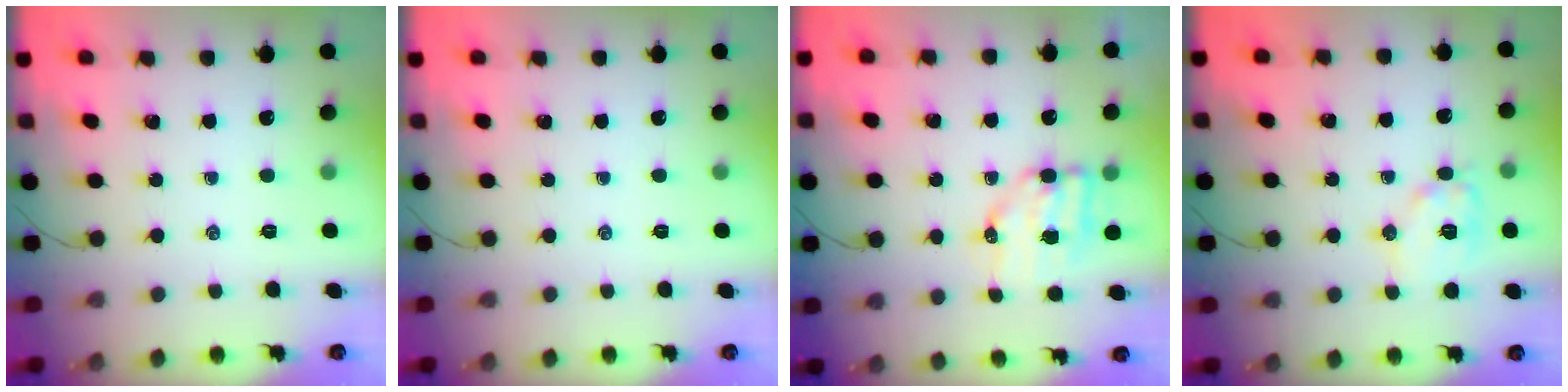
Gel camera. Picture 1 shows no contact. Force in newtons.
{"total": 0.0}
{"total": 7.7, "press": 7.6, "slide": 1.1}
{"total": 10.6, "press": 10.5, "slide": 0.4}